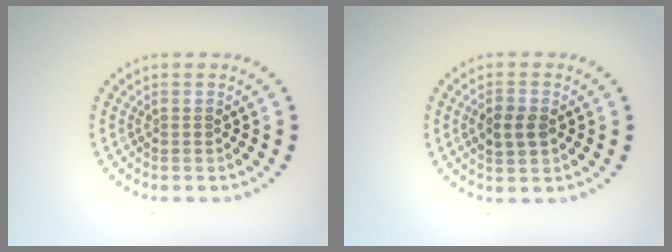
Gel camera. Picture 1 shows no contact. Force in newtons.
{"total": 2.6, "press": 2.6, "slide": 0.1}